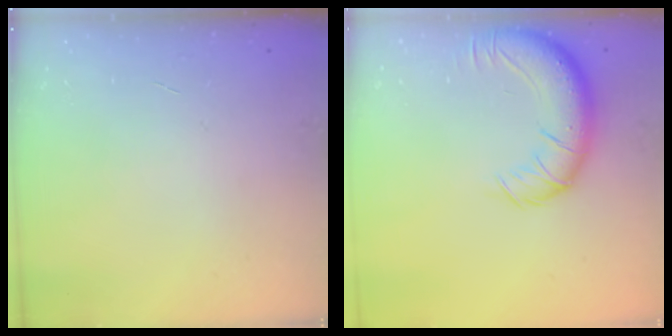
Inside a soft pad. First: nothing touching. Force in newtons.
{"total": 14.7, "press": 14.4, "slide": 3.0}